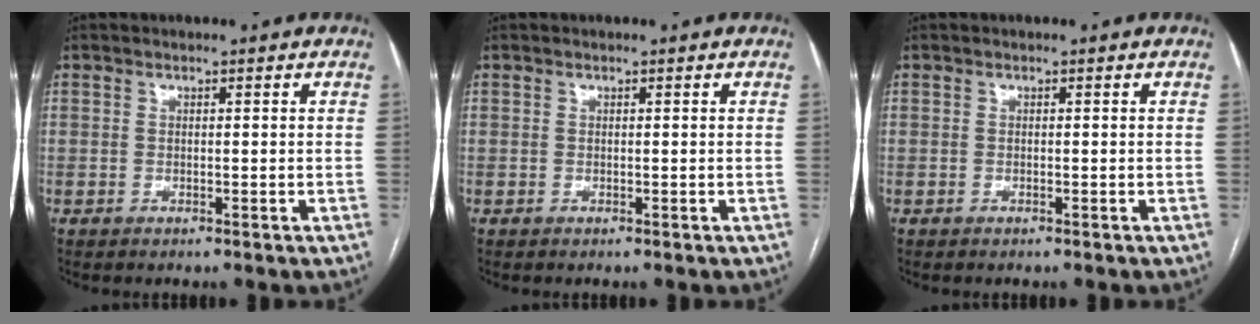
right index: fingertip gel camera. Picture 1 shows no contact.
{"total": 0.0}
{"total": 0.0}